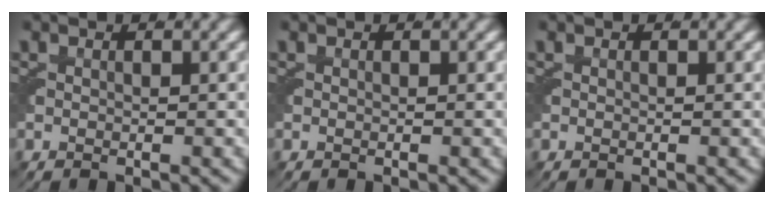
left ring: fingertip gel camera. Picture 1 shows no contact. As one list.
[{"total": 0.0}, {"total": 0.0}]